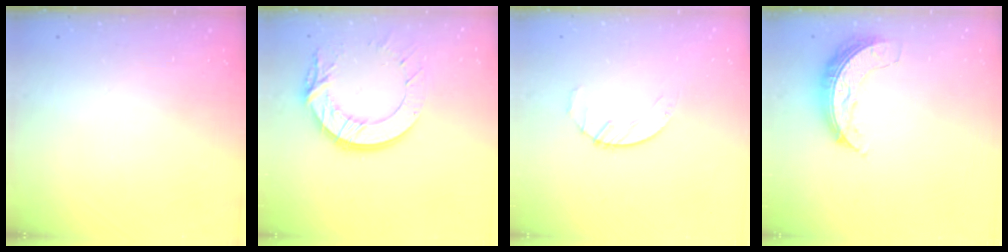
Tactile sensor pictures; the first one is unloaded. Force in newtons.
{"total": 14.5, "press": 14.5, "slide": 1.3}
{"total": 2.1, "press": 2.1, "slide": 0.3}
{"total": 7.2, "press": 7.2, "slide": 0.4}